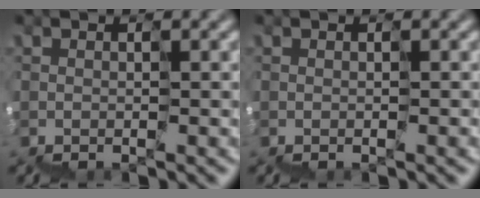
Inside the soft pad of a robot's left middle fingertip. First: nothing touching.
{"total": 0.7, "force": [-0.3, 0.2, 0.5], "torque": [0.006, -0.001, -0.002]}